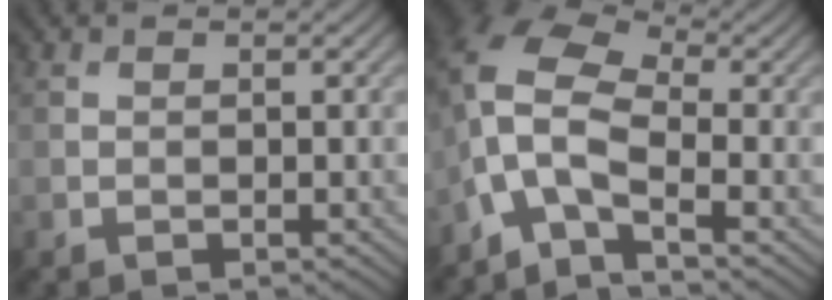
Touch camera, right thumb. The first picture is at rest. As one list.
[{"total": 7.7, "force": [-3.2, 3.3, 6.1], "torque": [-0.128, 0.006, -0.092]}]